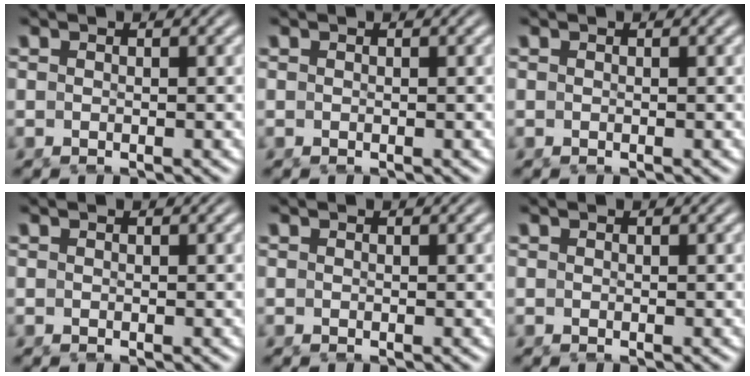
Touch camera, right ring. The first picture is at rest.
{"total": 0.0}
{"total": 0.0}
{"total": 0.0}
{"total": 0.0}
{"total": 0.0}